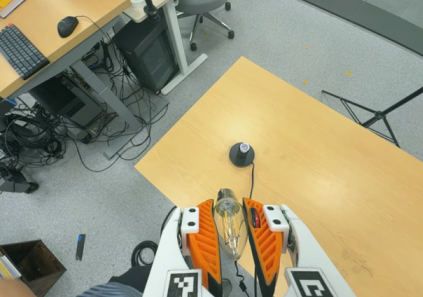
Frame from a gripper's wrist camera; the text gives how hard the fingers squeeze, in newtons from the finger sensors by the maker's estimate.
{"total": 20.6, "left": 21.7, "right": 19.5}